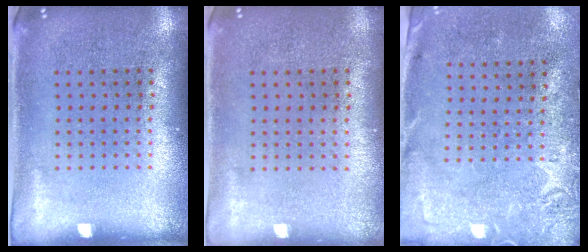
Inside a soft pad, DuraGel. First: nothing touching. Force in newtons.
{"total": 0.0}
{"total": 2.8, "press": 2.2, "slide": 1.8}